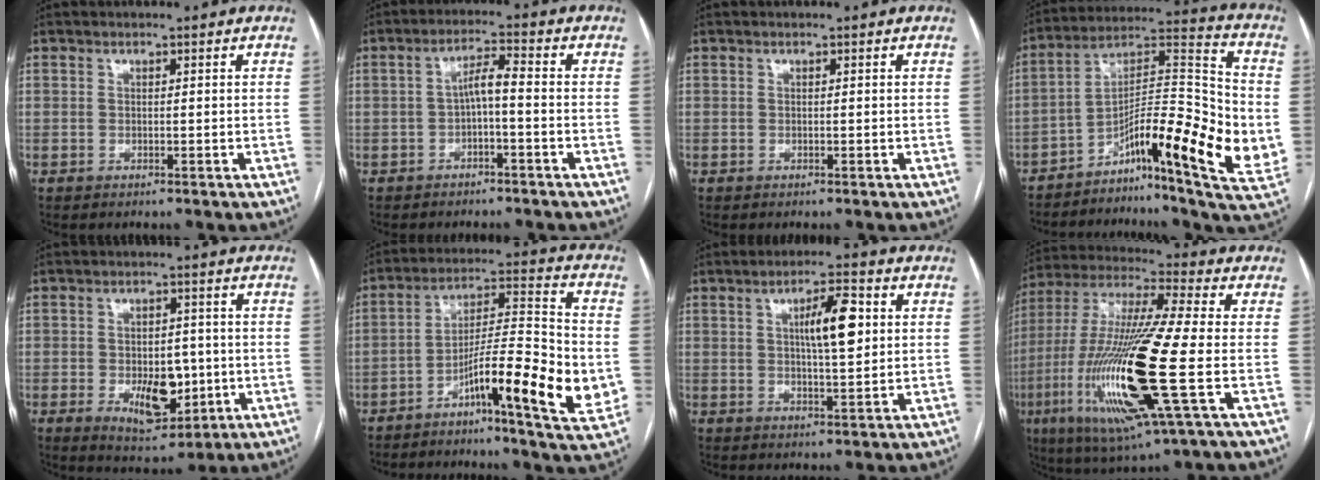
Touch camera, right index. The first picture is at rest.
{"total": 3.4, "force": [-0.8, 0.8, 3.2], "torque": [-0.056, 0.013, -0.013]}
{"total": 0.0}
{"total": 20.2, "force": [-5.4, 3.2, 19.2], "torque": [-0.284, 0.017, -0.085]}
{"total": 9.0, "force": [-2.1, 4.7, 7.4], "torque": [-0.113, 0.001, -0.019]}
{"total": 16.3, "force": [-5.2, 1.7, 15.3], "torque": [-0.241, 0.006, -0.085]}
{"total": 7.8, "force": [1.8, 1.7, 7.4], "torque": [-0.122, 0.010, 0.031]}
{"total": 23.1, "force": [-5.4, 1.7, 22.4], "torque": [-0.493, -0.031, -0.102]}